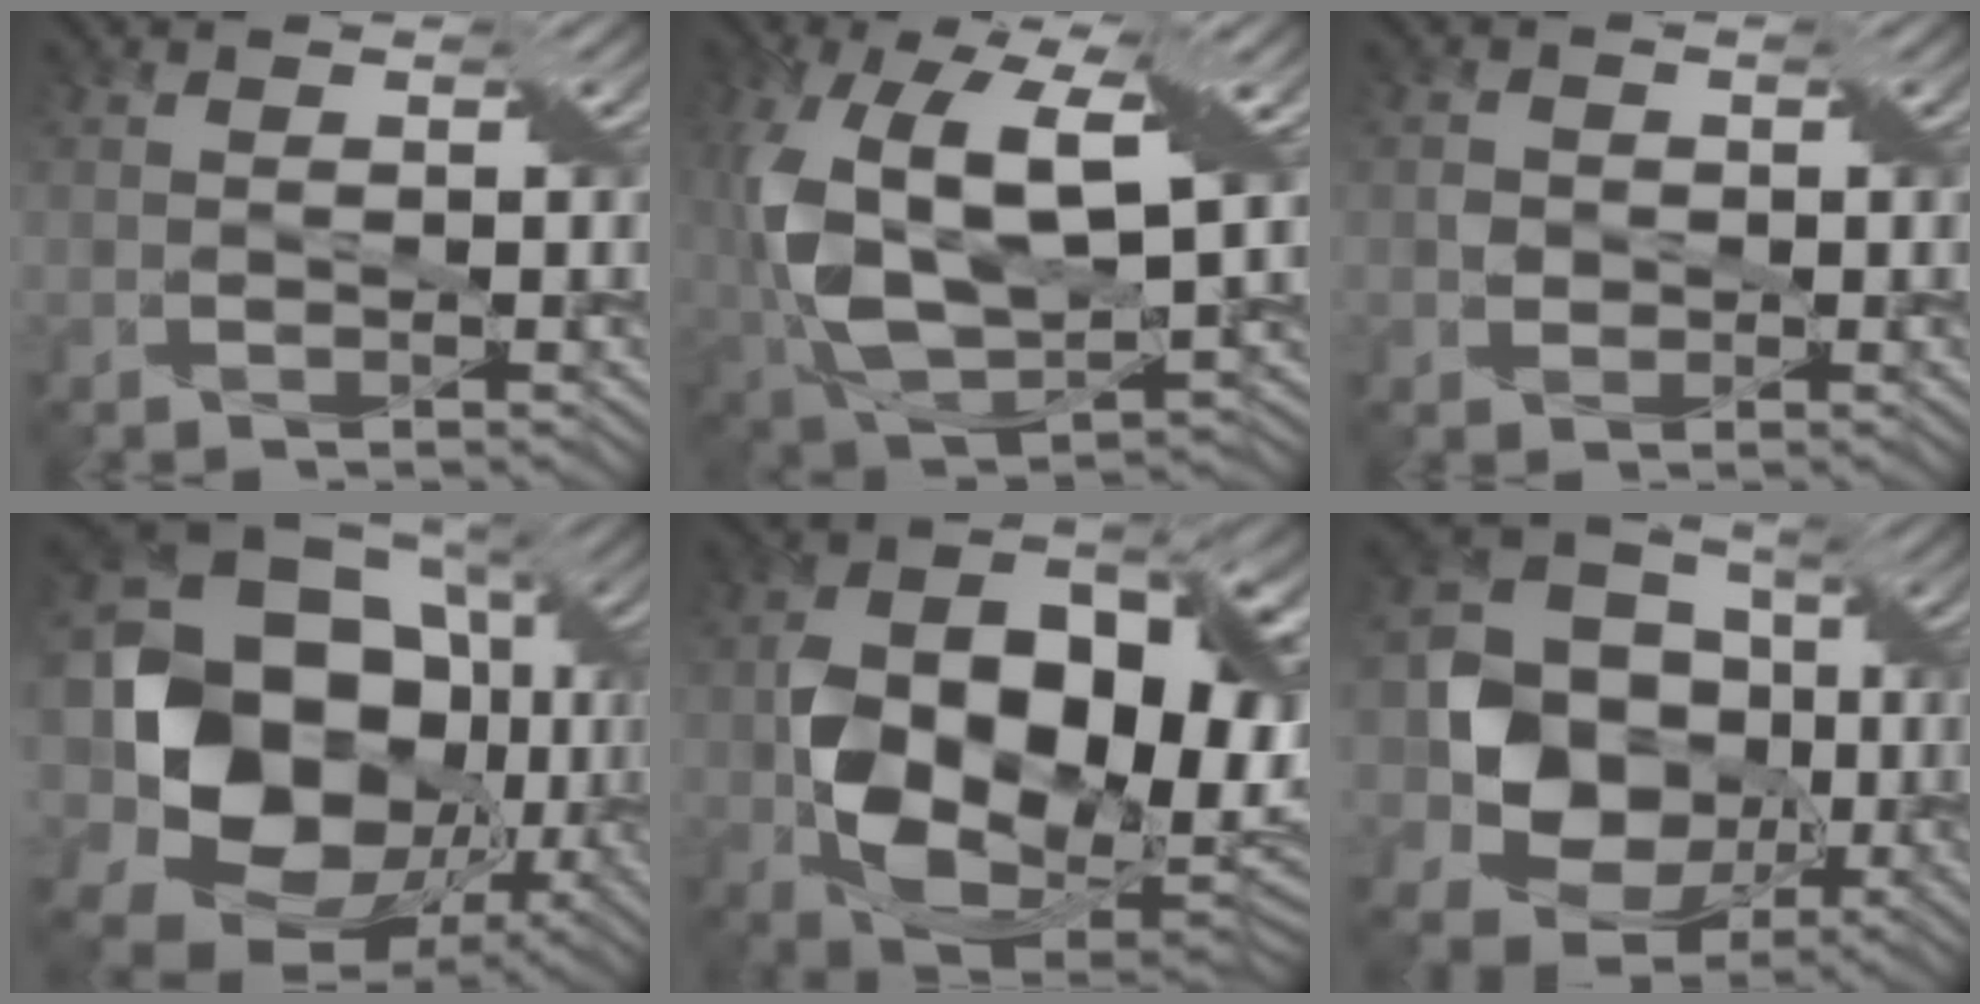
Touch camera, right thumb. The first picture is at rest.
{"total": 15.0, "force": [1.7, 8.2, 12.4], "torque": [-0.288, -0.019, 0.040]}
{"total": 1.6, "force": [0.0, 1.6, 0.2], "torque": [-0.005, 0.000, -0.003]}
{"total": 23.7, "force": [-1.1, 18.9, 14.2], "torque": [-0.316, -0.024, -0.043]}
{"total": 19.2, "force": [-1.9, 13.7, 13.3], "torque": [-0.242, -0.049, 0.011]}
{"total": 15.8, "force": [-1.5, 13.9, 7.5], "torque": [-0.165, -0.021, -0.029]}